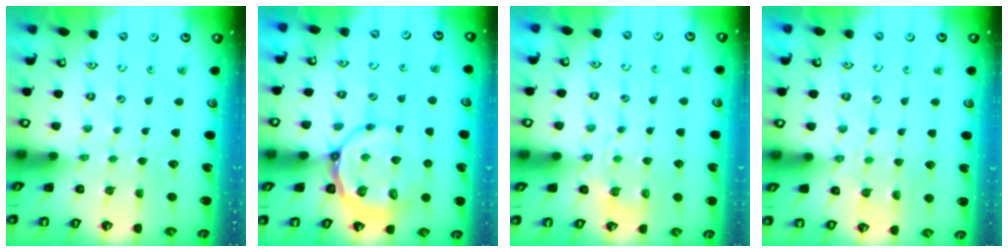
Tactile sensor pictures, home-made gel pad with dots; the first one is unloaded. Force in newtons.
{"total": 11.0, "press": 10.7, "slide": 2.6}
{"total": 6.8, "press": 6.7, "slide": 1.1}
{"total": 6.1, "press": 6.1, "slide": 0.6}